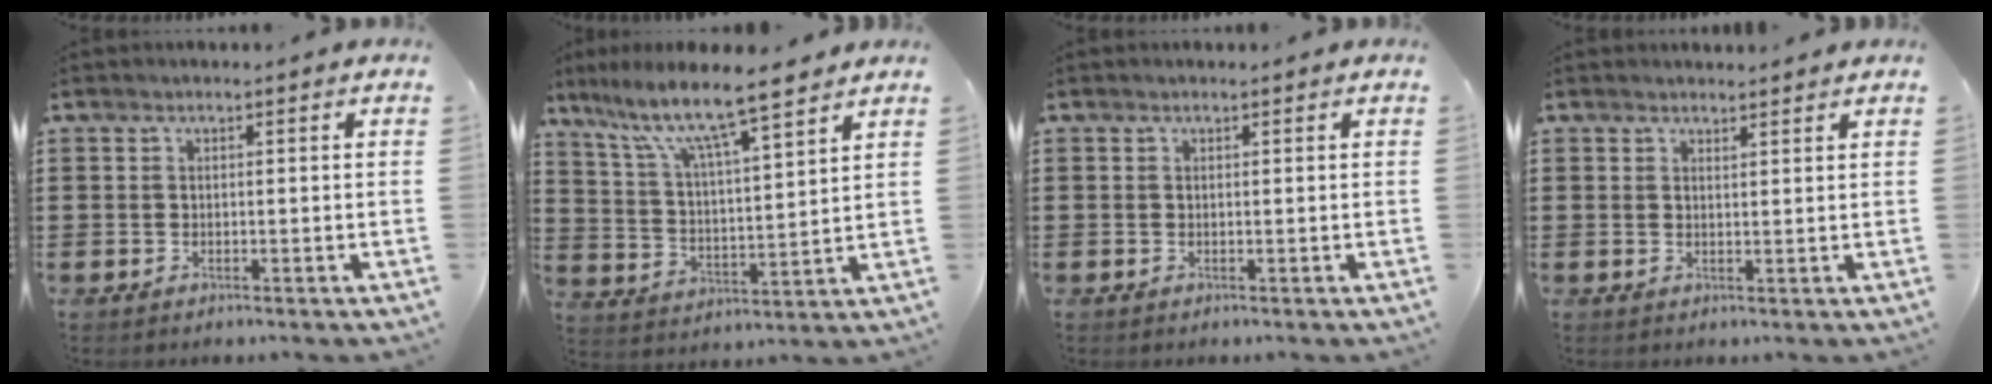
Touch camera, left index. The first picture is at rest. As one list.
[{"total": 9.9, "force": [7.8, 1.4, 6.0], "torque": [-0.143, -0.038, 0.130]}, {"total": 0.0}, {"total": 1.6, "force": [1.6, 0.2, 0.3], "torque": [-0.008, 0.001, 0.031]}]